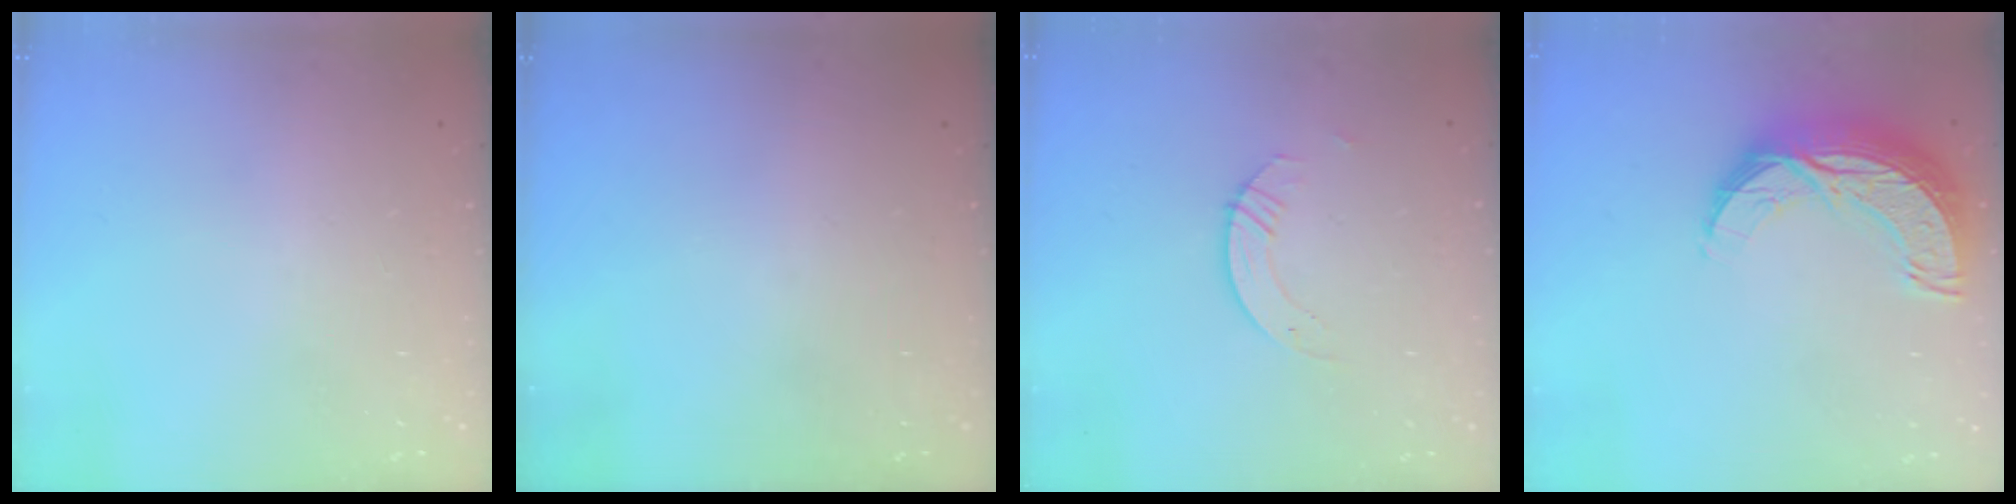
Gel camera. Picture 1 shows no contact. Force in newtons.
{"total": 0.0}
{"total": 2.8, "press": 2.8, "slide": 0.2}
{"total": 12.4, "press": 12.4, "slide": 0.9}